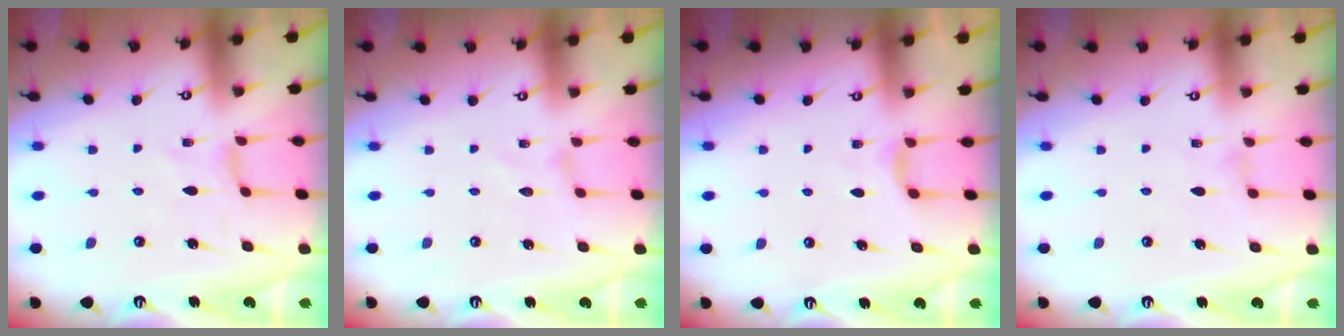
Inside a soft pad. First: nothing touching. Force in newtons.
{"total": 0.0}
{"total": 5.3, "press": 5.2, "slide": 0.7}
{"total": 0.7, "press": 0.7, "slide": 0.2}